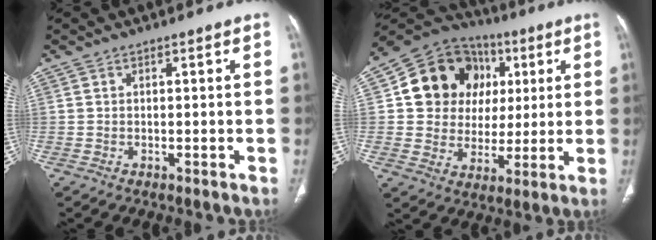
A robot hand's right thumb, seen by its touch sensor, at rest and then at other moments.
{"total": 19.4, "force": [5.2, 16.3, 9.1], "torque": [-0.110, 0.022, 0.096]}